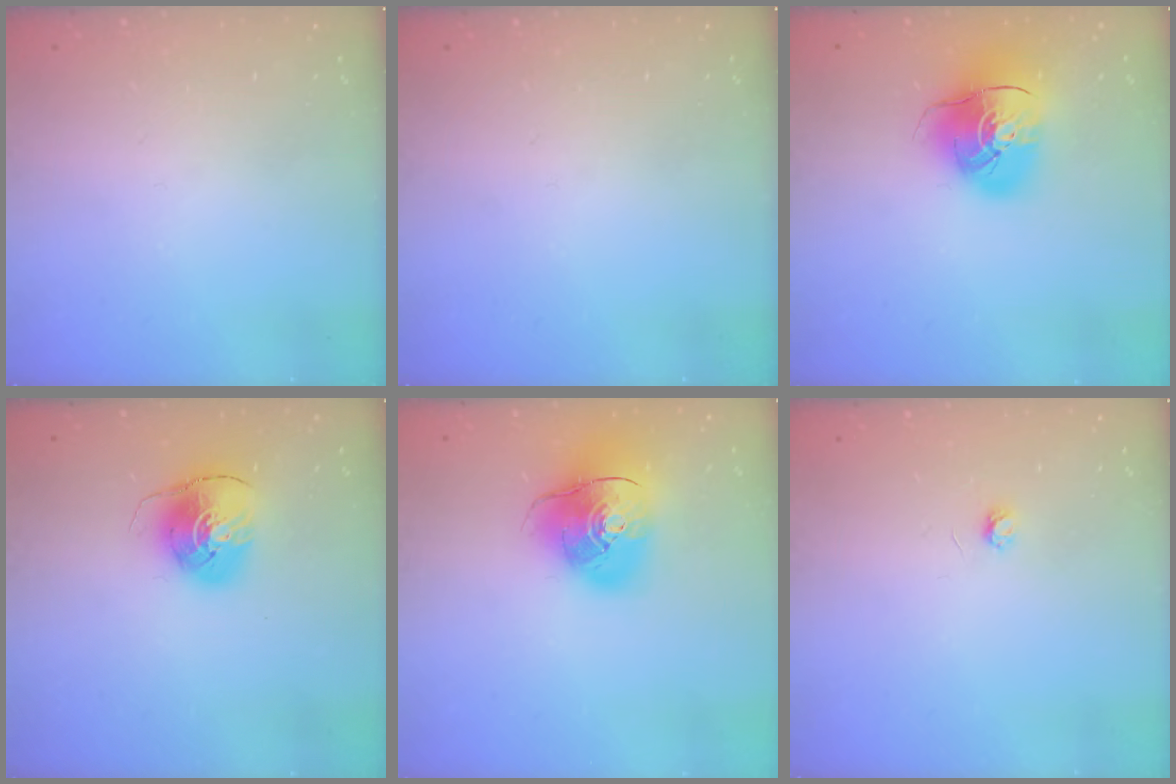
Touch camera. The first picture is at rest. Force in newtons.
{"total": 0.0}
{"total": 13.4, "press": 13.3, "slide": 2.0}
{"total": 7.9, "press": 7.9, "slide": 0.7}
{"total": 14.0, "press": 13.8, "slide": 2.4}
{"total": 2.9, "press": 2.9, "slide": 0.3}